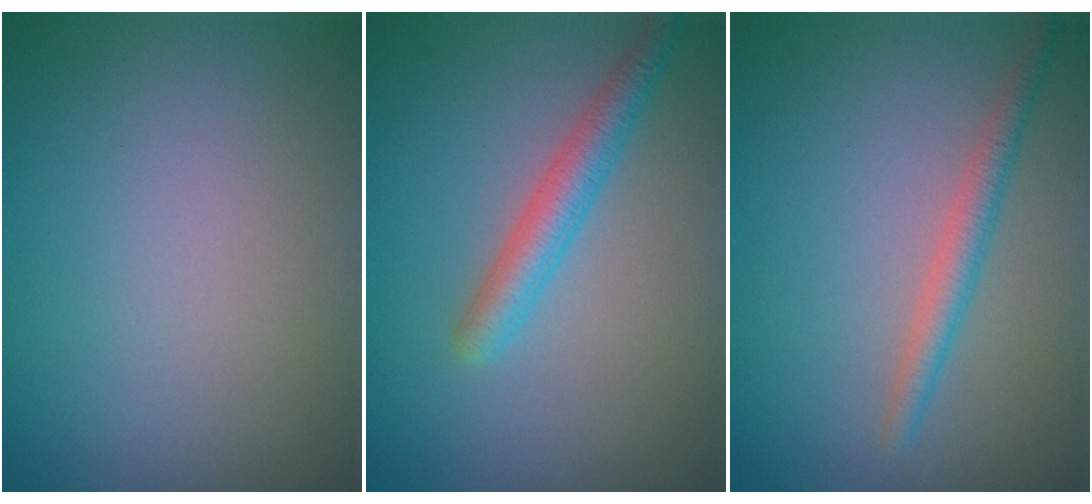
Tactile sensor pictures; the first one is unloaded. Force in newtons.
{"total": 2.9, "press": 2.9, "slide": 0.1}
{"total": 2.1, "press": 2.1, "slide": 0.1}